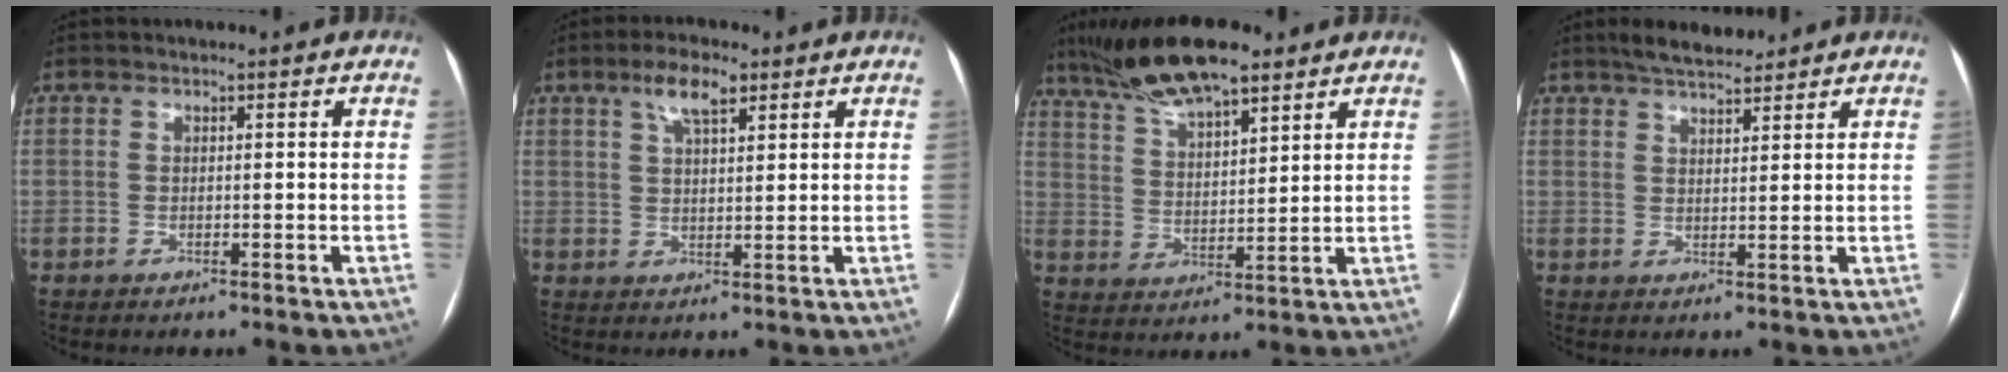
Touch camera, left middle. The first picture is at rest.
{"total": 5.2, "force": [3.2, 1.6, 3.8], "torque": [-0.075, 0.011, 0.056]}
{"total": 13.0, "force": [10.0, 2.9, 7.8], "torque": [-0.147, 0.017, 0.182]}
{"total": 6.0, "force": [5.3, 1.4, 2.6], "torque": [-0.045, 0.016, 0.090]}